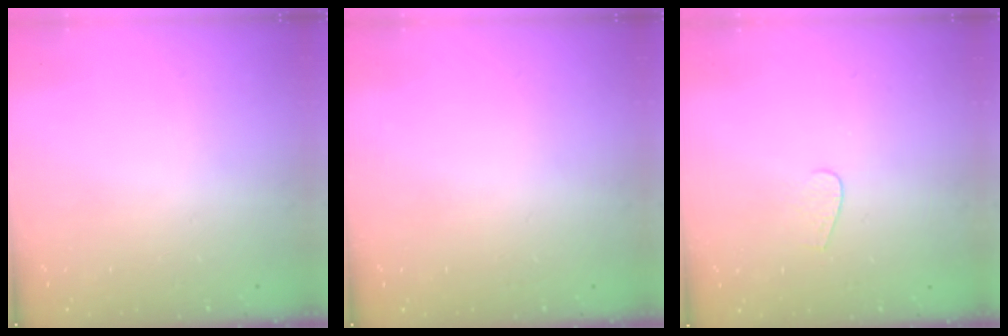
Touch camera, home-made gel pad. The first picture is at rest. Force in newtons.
{"total": 0.0}
{"total": 3.5, "press": 3.5, "slide": 0.3}